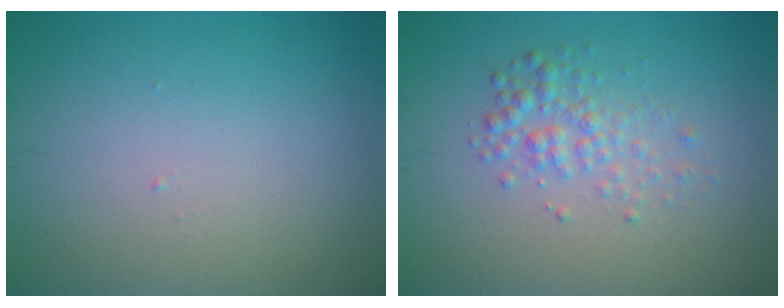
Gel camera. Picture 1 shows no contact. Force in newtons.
{"total": 2.3, "press": 2.3, "slide": 0.1}